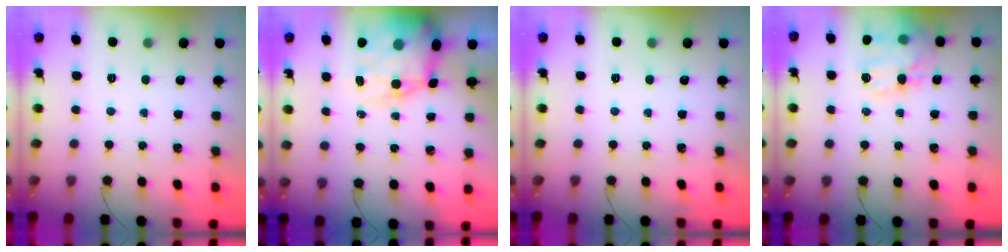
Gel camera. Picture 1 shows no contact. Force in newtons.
{"total": 15.2, "press": 14.8, "slide": 3.4}
{"total": 0.0}
{"total": 18.1, "press": 17.8, "slide": 2.8}